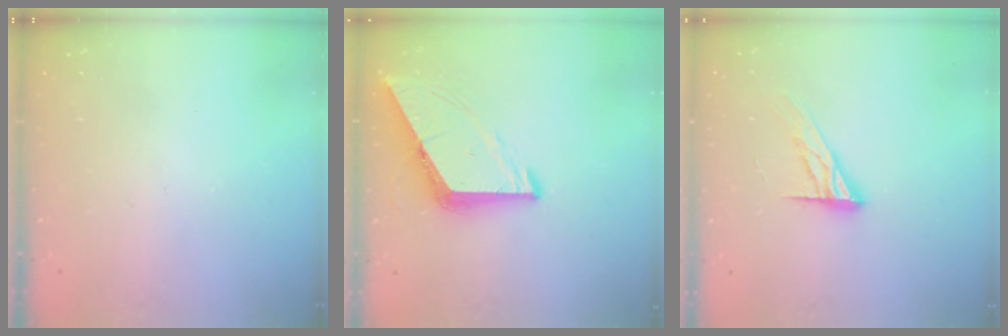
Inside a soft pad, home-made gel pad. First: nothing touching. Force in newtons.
{"total": 8.2, "press": 8.2, "slide": 0.6}
{"total": 11.1, "press": 11.1, "slide": 0.9}